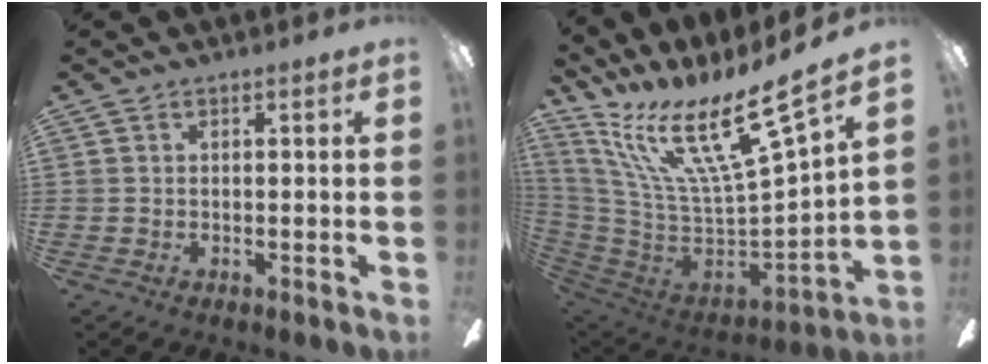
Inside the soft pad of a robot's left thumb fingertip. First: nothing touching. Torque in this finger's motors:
{"motor_torque": [1.12, -0.67, -0.33, -0.41, 0.36]}